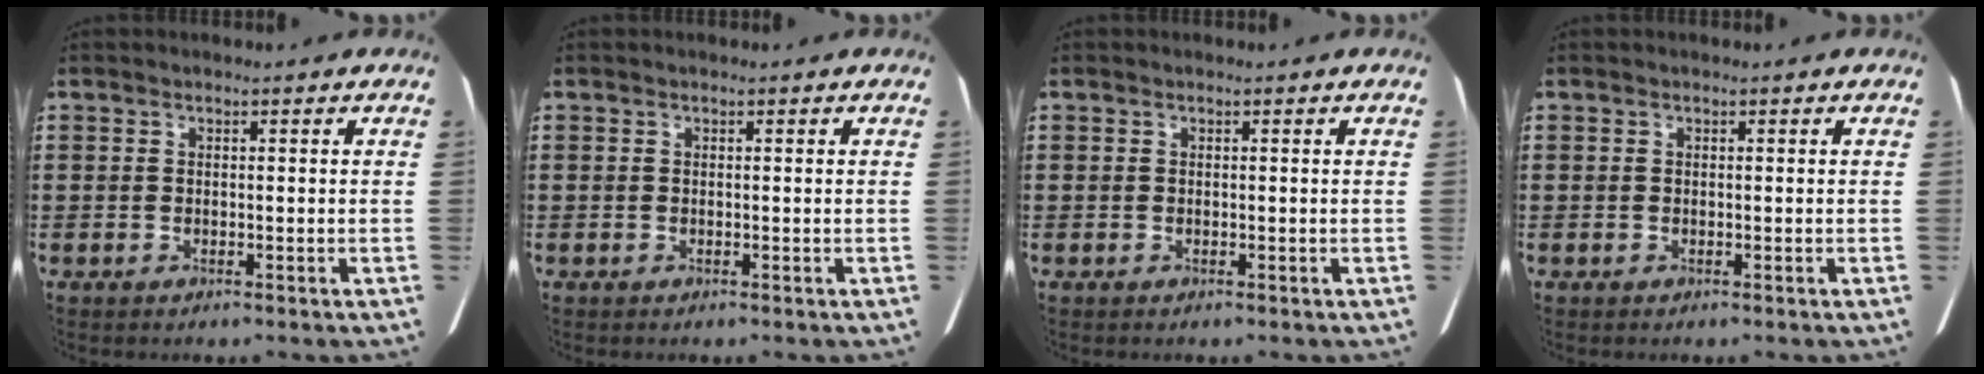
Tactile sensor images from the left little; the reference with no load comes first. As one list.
[{"total": 0.0}, {"total": 0.0}, {"total": 0.0}]